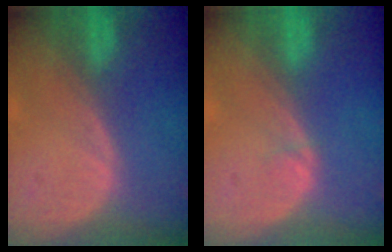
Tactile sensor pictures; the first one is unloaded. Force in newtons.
{"total": 0.5, "press": 0.5, "slide": 0.1}